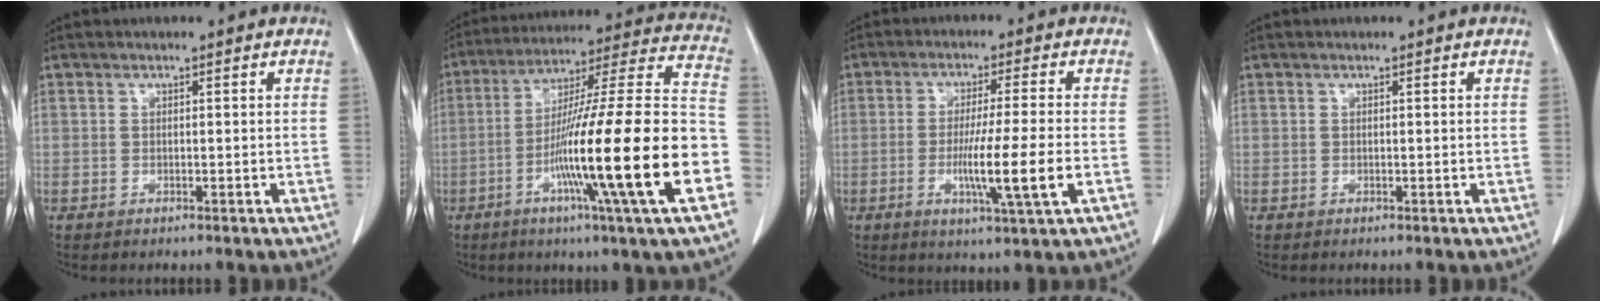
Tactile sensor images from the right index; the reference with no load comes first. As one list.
[{"total": 25.4, "force": [-8.2, -0.6, 24.1], "torque": [-0.348, -0.018, -0.151]}, {"total": 9.4, "force": [-2.4, -1.0, 9.0], "torque": [-0.156, -0.022, -0.044]}, {"total": 0.0}]